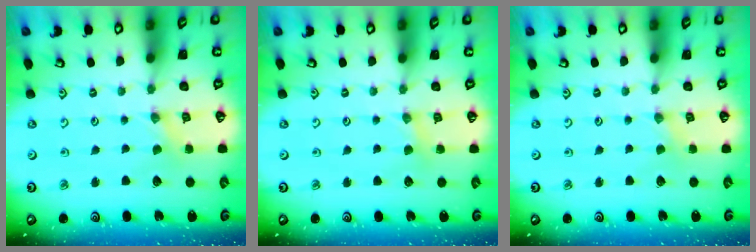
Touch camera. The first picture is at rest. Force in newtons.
{"total": 2.6, "press": 2.6, "slide": 0.4}
{"total": 0.7, "press": 0.7, "slide": 0.2}